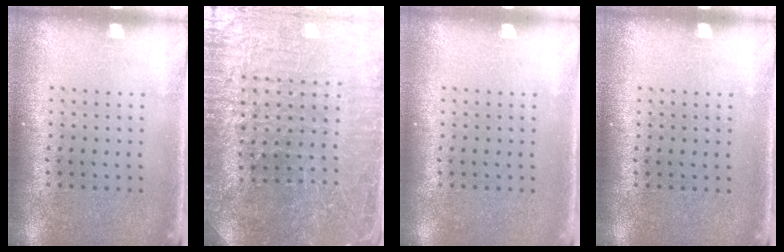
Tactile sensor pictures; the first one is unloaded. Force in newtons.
{"total": 4.0, "press": 4.0, "slide": 0.7}
{"total": 0.0}
{"total": 0.0}